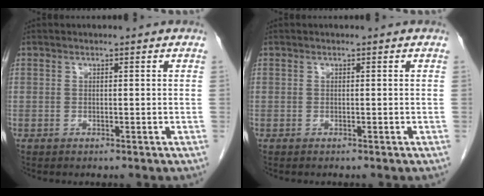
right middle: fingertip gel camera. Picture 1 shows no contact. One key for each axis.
{"total": 0.0}